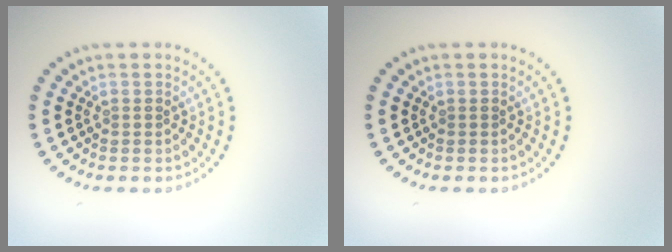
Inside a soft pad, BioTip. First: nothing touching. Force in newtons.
{"total": 0.0}